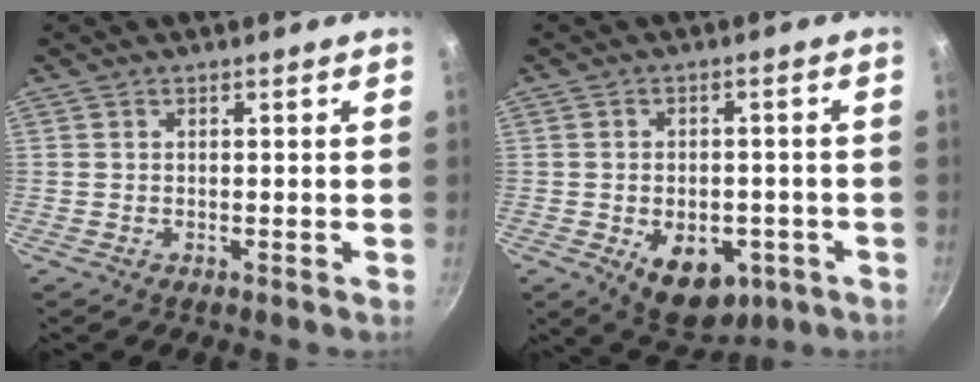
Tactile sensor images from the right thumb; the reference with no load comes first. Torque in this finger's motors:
{"motor_torque": [-0.23, 0.49, 0.32, 0.54, 0.06]}